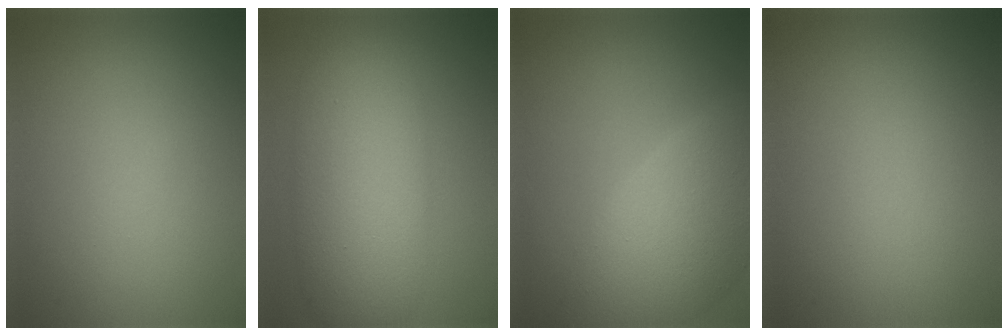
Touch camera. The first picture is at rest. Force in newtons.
{"total": 8.1, "press": 8.1, "slide": 0.3}
{"total": 8.2, "press": 8.2, "slide": 0.7}
{"total": 0.0}